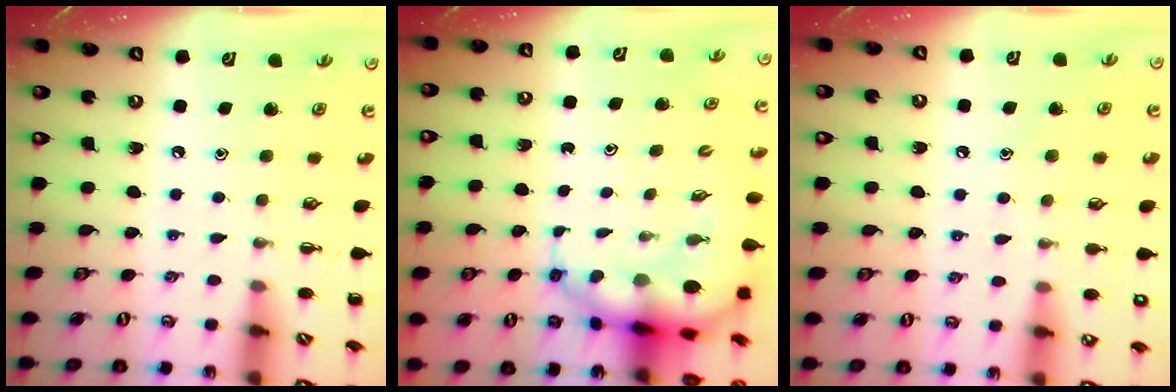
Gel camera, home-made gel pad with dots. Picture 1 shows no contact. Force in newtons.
{"total": 8.5, "press": 7.9, "slide": 3.0}
{"total": 6.7, "press": 6.5, "slide": 1.7}